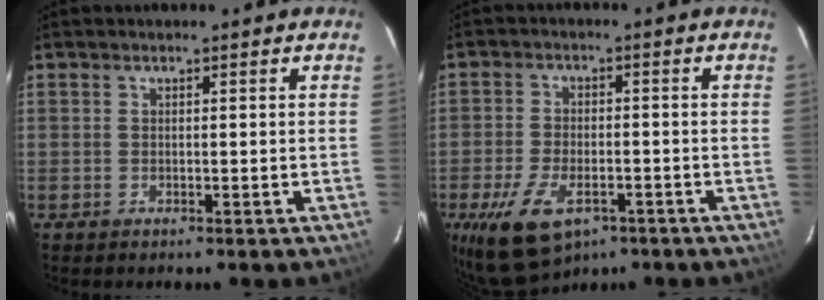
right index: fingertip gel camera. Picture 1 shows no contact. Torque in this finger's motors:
{"motor_torque": [1.15, -1.00, 0.65, 0.12]}